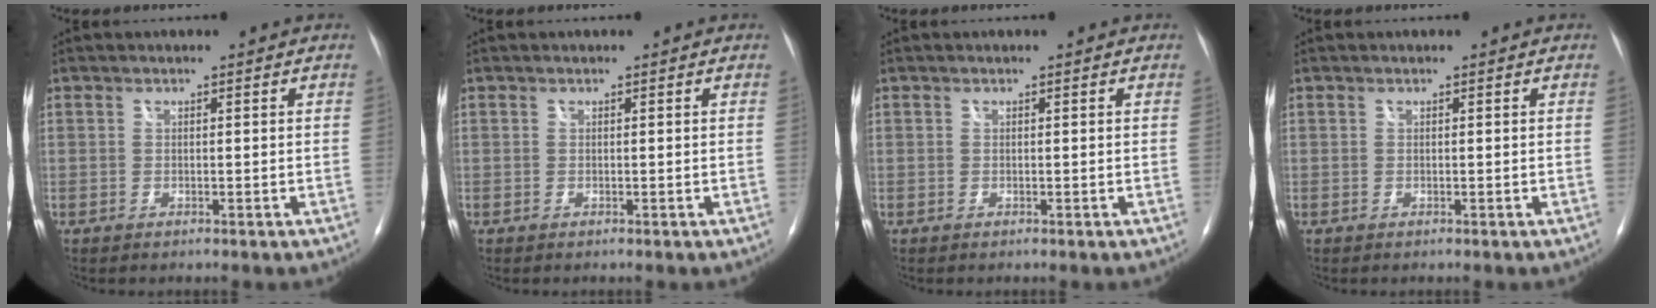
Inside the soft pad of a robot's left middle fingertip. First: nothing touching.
{"total": 0.0}
{"total": 0.0}
{"total": 0.0}